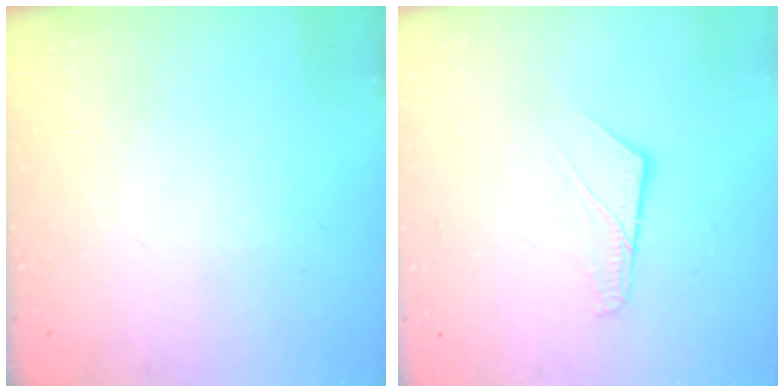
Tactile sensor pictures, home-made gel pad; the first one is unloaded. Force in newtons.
{"total": 7.2, "press": 7.2, "slide": 0.9}